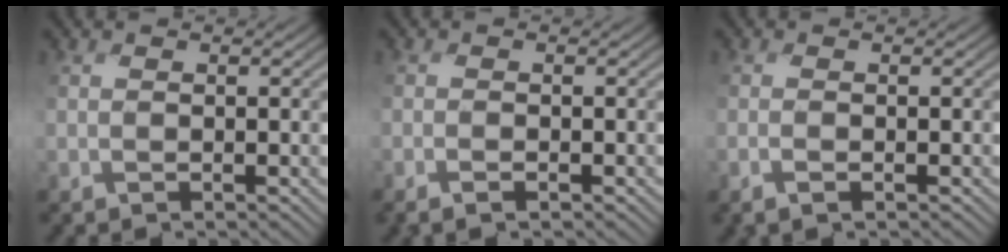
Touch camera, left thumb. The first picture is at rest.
{"total": 0.7, "force": [-0.6, -0.3, 0.2], "torque": [0.001, 0.009, -0.016]}
{"total": 0.9, "force": [-0.5, -0.4, 0.7], "torque": [-0.017, 0.005, -0.015]}